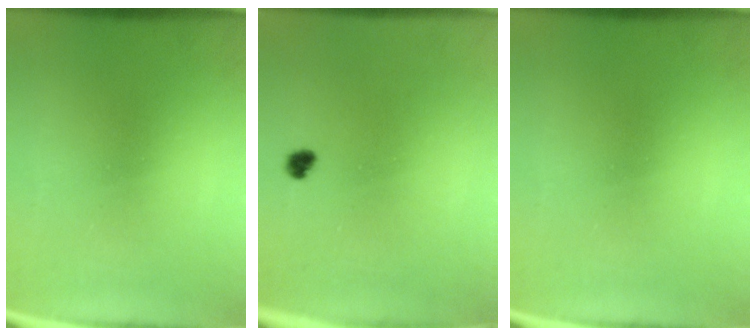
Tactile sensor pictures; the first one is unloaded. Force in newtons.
{"total": 1.7}
{"total": 0.0}